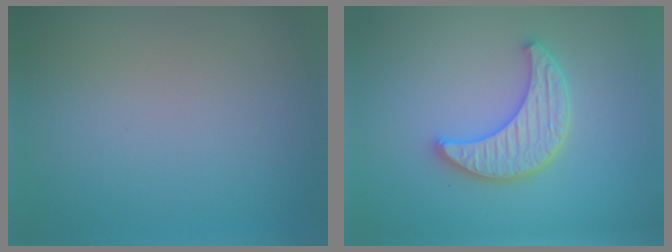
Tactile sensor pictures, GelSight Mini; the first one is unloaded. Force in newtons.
{"total": 4.2, "press": 3.8, "slide": 1.9}